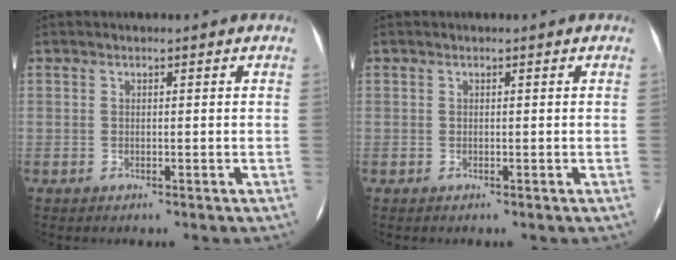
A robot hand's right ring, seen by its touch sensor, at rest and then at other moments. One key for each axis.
{"total": 0.0}